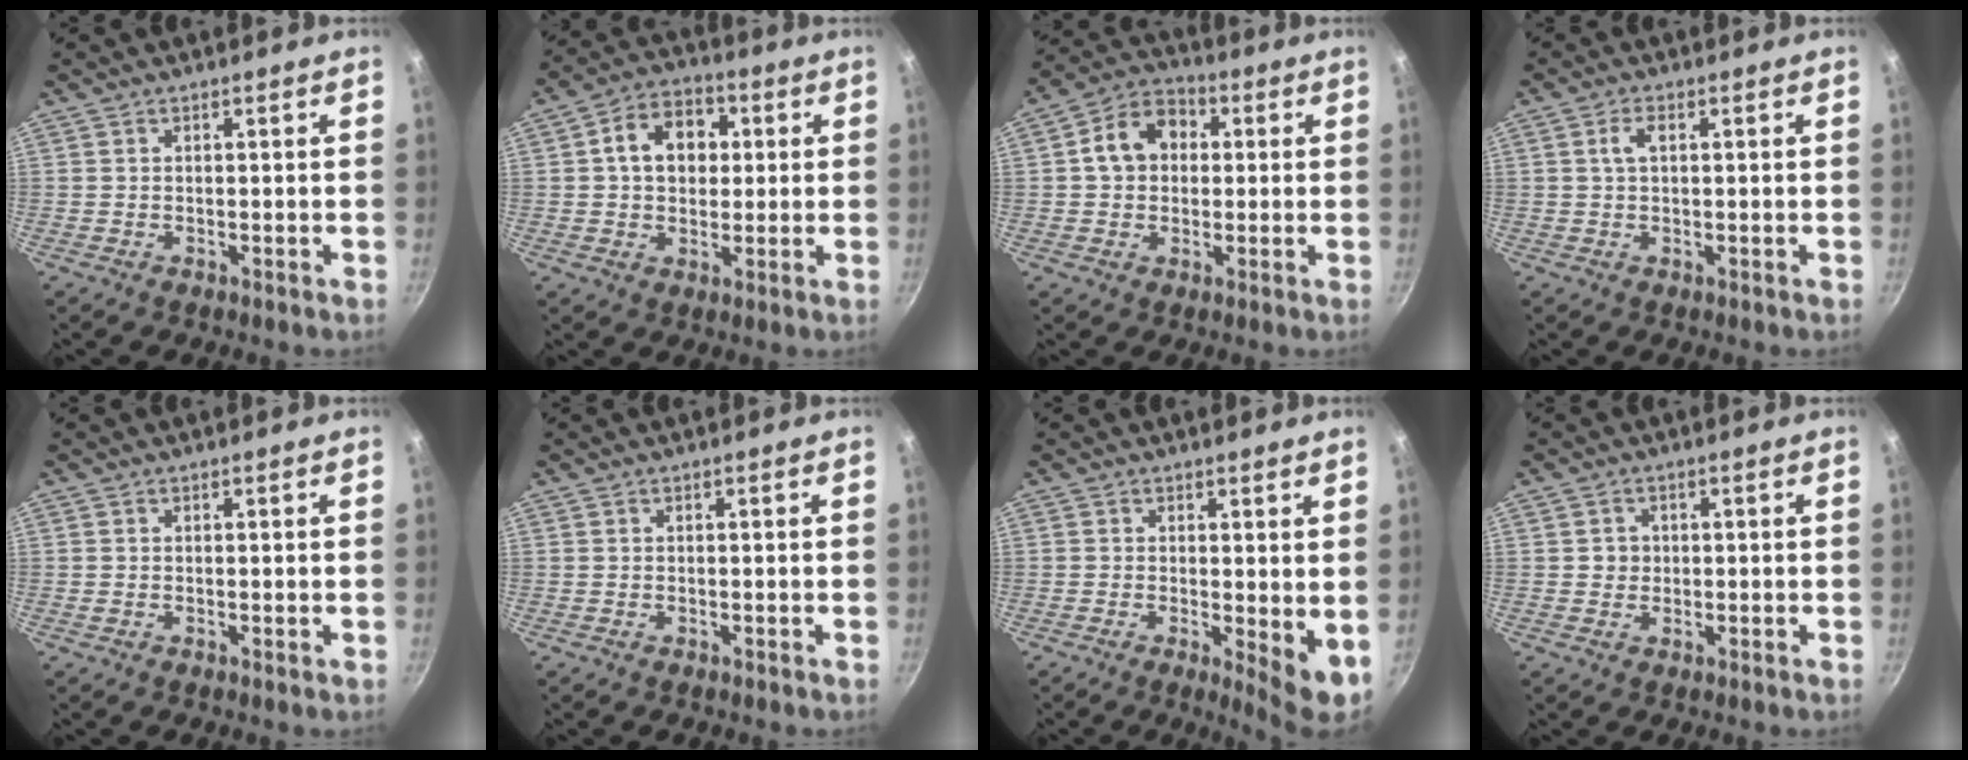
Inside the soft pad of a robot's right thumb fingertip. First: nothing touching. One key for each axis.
{"total": 10.8, "fx": 1.9, "fy": 8.1, "fz": 6.8, "tx": -0.073, "ty": 0.017, "tz": 0.017}
{"total": 10.0, "fx": 1.4, "fy": 7.9, "fz": 6.0, "tx": -0.068, "ty": 0.025, "tz": 0.007}
{"total": 2.6, "fx": 0.6, "fy": 1.3, "fz": 2.1, "tx": -0.038, "ty": 0.007, "tz": 0.012}
{"total": 0.0}
{"total": 0.0}
{"total": 5.7, "fx": 0.1, "fy": 1.8, "fz": 5.5, "tx": -0.078, "ty": -0.016, "tz": 0.004}
{"total": 2.1, "fx": 0.1, "fy": 2.0, "fz": 0.6, "tx": 0.004, "ty": 0.004, "tz": 0.000}